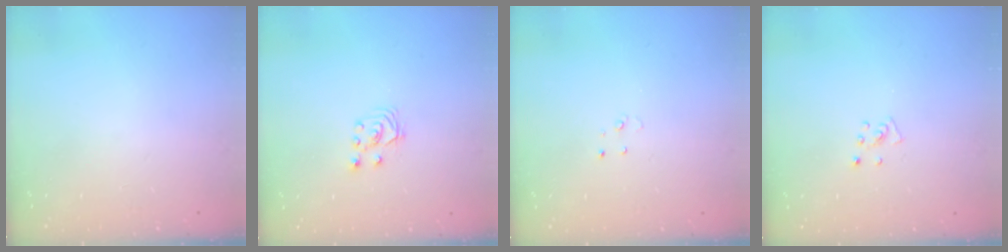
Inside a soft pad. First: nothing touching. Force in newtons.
{"total": 2.8, "press": 2.7, "slide": 0.7}
{"total": 2.3, "press": 2.3, "slide": 0.2}
{"total": 3.8, "press": 3.8, "slide": 0.4}